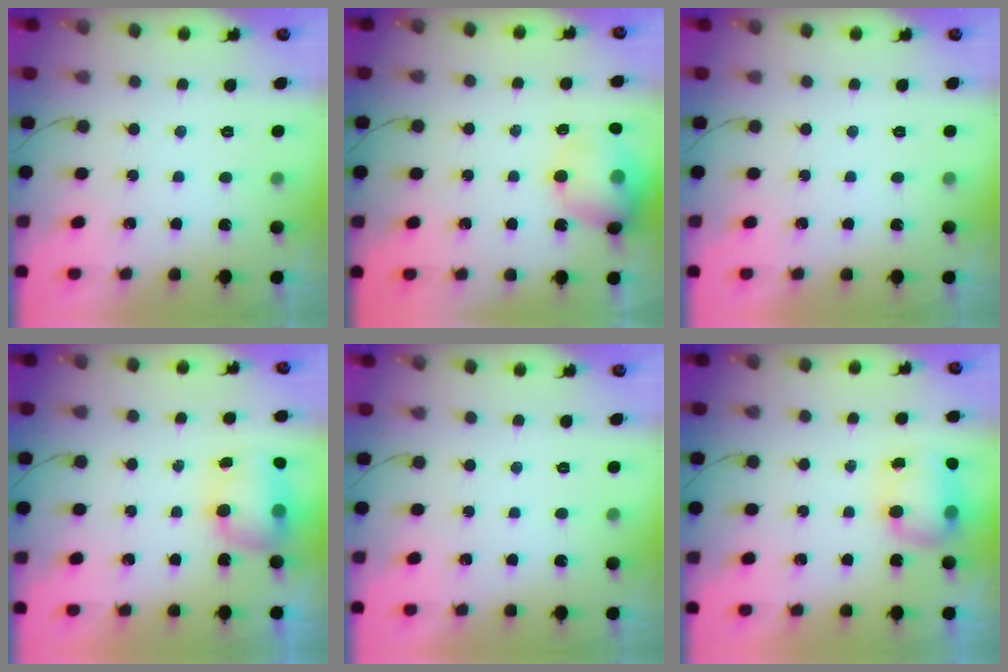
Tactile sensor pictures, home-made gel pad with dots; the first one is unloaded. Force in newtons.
{"total": 14.8, "press": 14.6, "slide": 2.4}
{"total": 0.0}
{"total": 8.3, "press": 8.3, "slide": 0.9}
{"total": 0.0}
{"total": 9.6, "press": 8.5, "slide": 4.4}